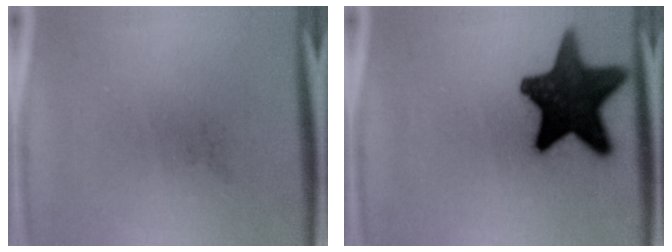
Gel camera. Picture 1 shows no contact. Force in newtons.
{"total": 16.5}